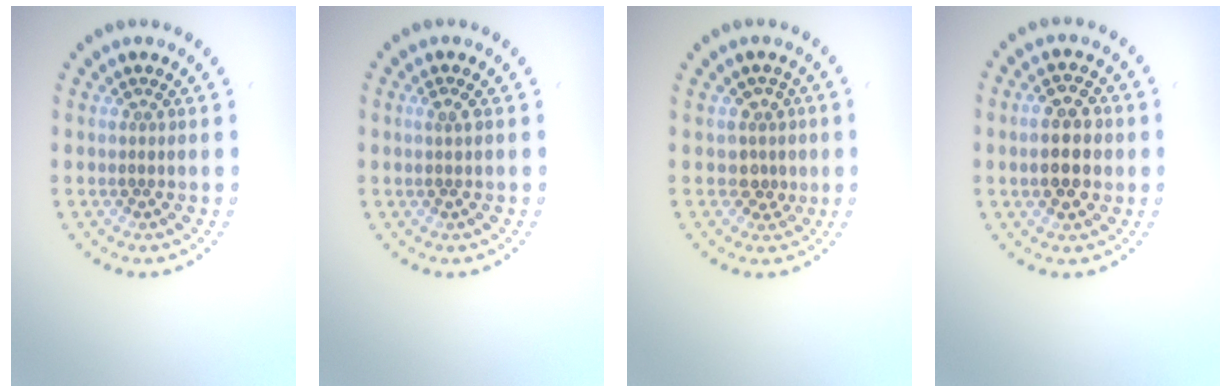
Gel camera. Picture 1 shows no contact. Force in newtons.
{"total": 0.9, "press": 0.9, "slide": 0.2}
{"total": 2.1, "press": 1.7, "slide": 1.2}
{"total": 4.8, "press": 4.8, "slide": 0.4}